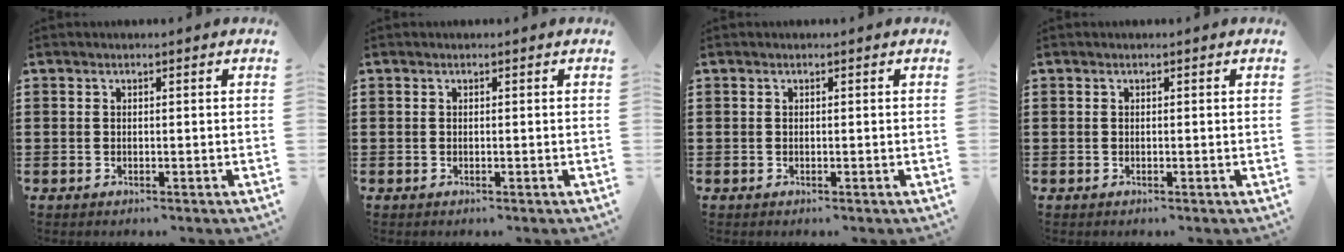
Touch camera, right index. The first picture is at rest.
{"total": 0.0}
{"total": 0.0}
{"total": 0.0}